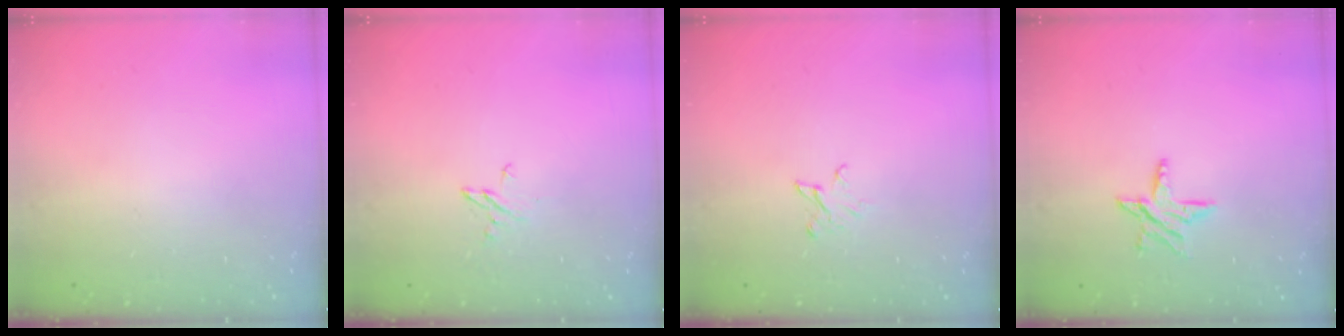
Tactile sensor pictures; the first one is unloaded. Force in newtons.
{"total": 2.9, "press": 2.9, "slide": 0.3}
{"total": 2.6, "press": 2.6, "slide": 0.3}
{"total": 6.5, "press": 6.5, "slide": 0.2}